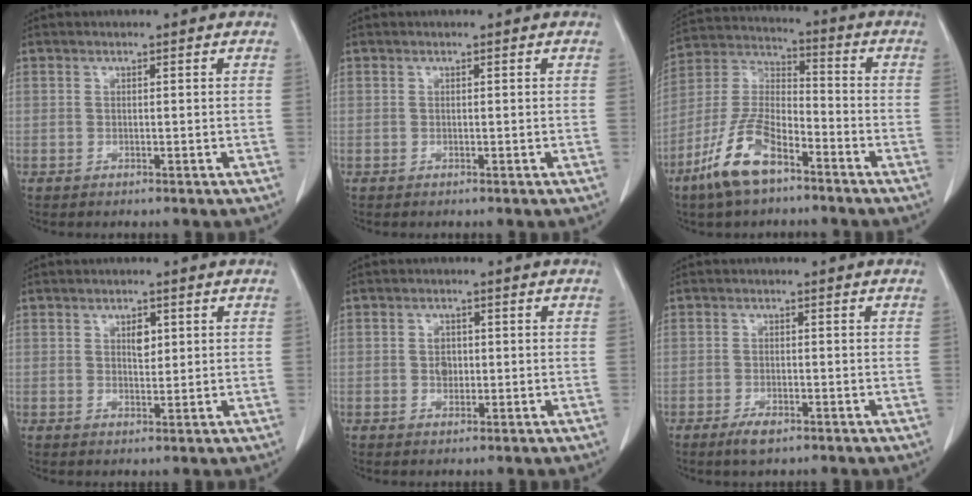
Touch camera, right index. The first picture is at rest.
{"total": 0.0}
{"total": 12.3, "force": [-7.5, 4.4, 8.7], "torque": [-0.190, -0.002, -0.146]}
{"total": 2.3, "force": [0.8, 1.2, 1.8], "torque": [-0.027, -0.003, 0.014]}
{"total": 2.2, "force": [0.0, 1.7, 1.4], "torque": [-0.022, 0.002, 0.001]}
{"total": 2.6, "force": [-1.7, 0.9, 1.8], "torque": [-0.035, -0.001, -0.025]}